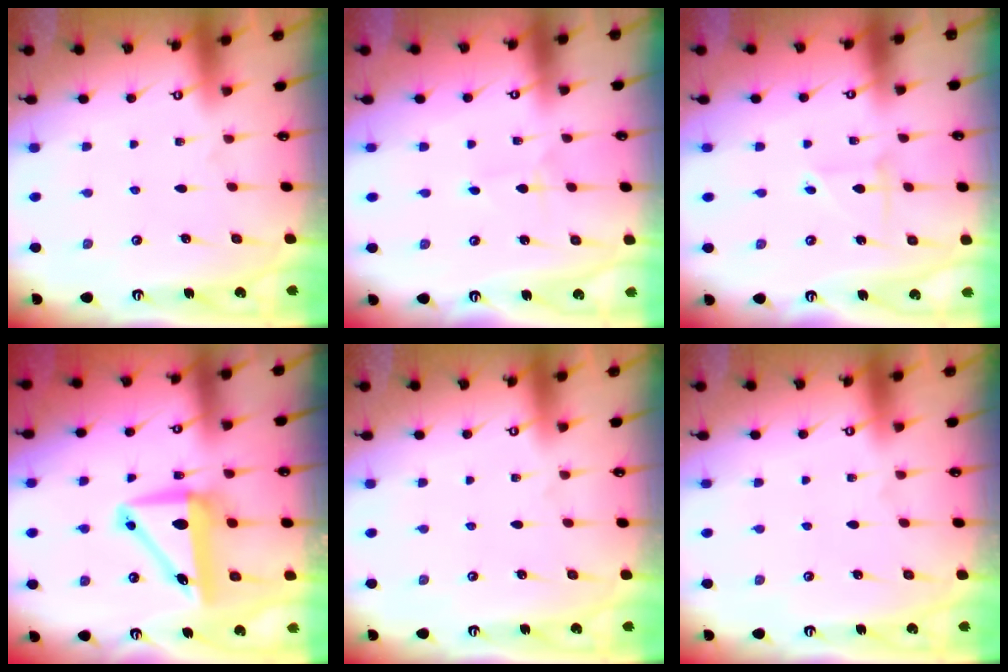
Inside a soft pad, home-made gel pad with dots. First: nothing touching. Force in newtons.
{"total": 1.1, "press": 1.0, "slide": 0.1}
{"total": 2.7, "press": 2.6, "slide": 0.3}
{"total": 8.8, "press": 8.6, "slide": 2.0}
{"total": 0.0}
{"total": 0.0}